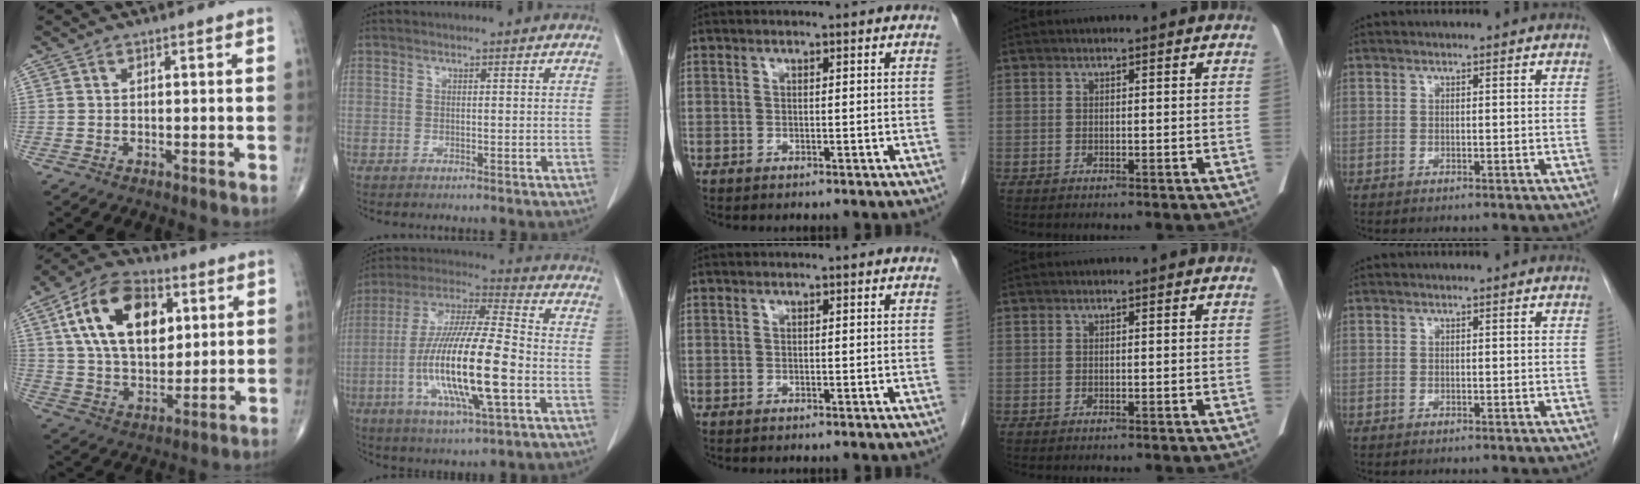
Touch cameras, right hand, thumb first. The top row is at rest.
{"thumb": {"total": 19.9, "force": [6.4, 12.1, 14.4], "torque": [-0.224, -0.011, 0.110]}, "index": {"total": 19.2, "force": [-4.5, 2.4, 18.5], "torque": [-0.367, -0.013, -0.080]}}